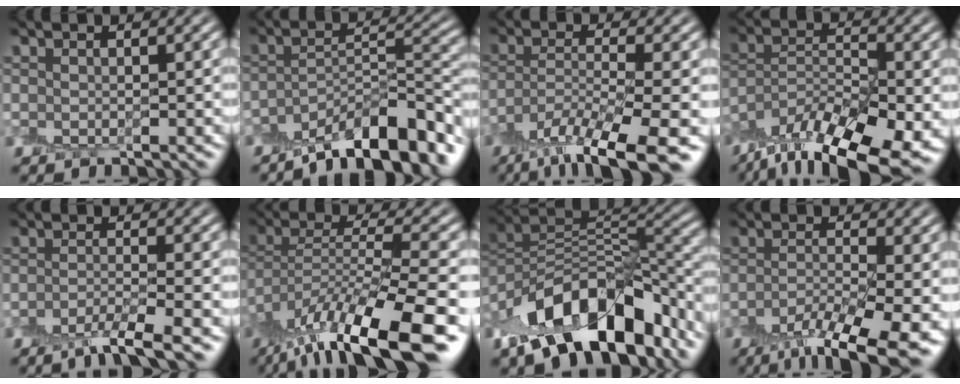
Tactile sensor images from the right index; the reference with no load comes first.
{"total": 9.3, "force": [-6.8, 2.7, 5.7], "torque": [-0.079, 0.009, -0.116]}
{"total": 9.4, "force": [-6.7, 1.8, 6.3], "torque": [-0.111, -0.005, -0.120]}
{"total": 13.5, "force": [-10.1, 4.5, 7.7], "torque": [-0.145, -0.002, -0.149]}
{"total": 3.3, "force": [-2.3, 0.5, 2.3], "torque": [-0.038, -0.002, -0.051]}
{"total": 11.9, "force": [-8.0, 2.7, 8.3], "torque": [-0.151, 0.015, -0.136]}
{"total": 12.9, "force": [-7.5, 6.2, 8.4], "torque": [-0.139, 0.025, -0.133]}
{"total": 9.1, "force": [-5.6, 2.3, 6.8], "torque": [-0.128, -0.019, -0.093]}